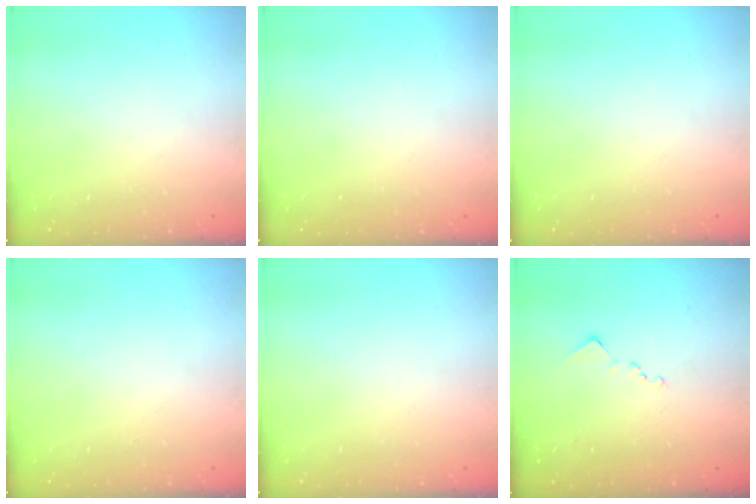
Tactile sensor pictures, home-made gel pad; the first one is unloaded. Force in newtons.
{"total": 0.0}
{"total": 0.0}
{"total": 0.0}
{"total": 0.0}
{"total": 7.6, "press": 7.6, "slide": 0.6}